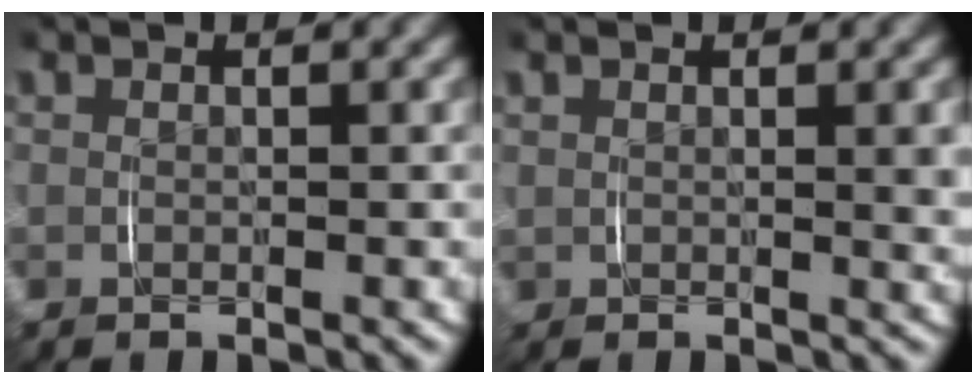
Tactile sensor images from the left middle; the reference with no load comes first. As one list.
[{"total": 1.4, "force": [0.7, 0.6, 1.1], "torque": [-0.014, 0.001, 0.010]}]